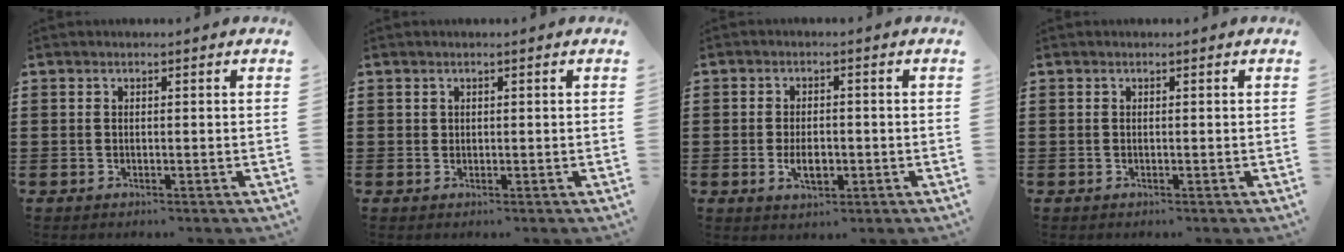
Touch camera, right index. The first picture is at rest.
{"total": 0.6, "force": [0.3, 0.5, 0.1], "torque": [-0.003, 0.003, 0.006]}
{"total": 4.0, "force": [-1.0, 2.1, 3.3], "torque": [-0.050, 0.001, -0.018]}
{"total": 0.0}